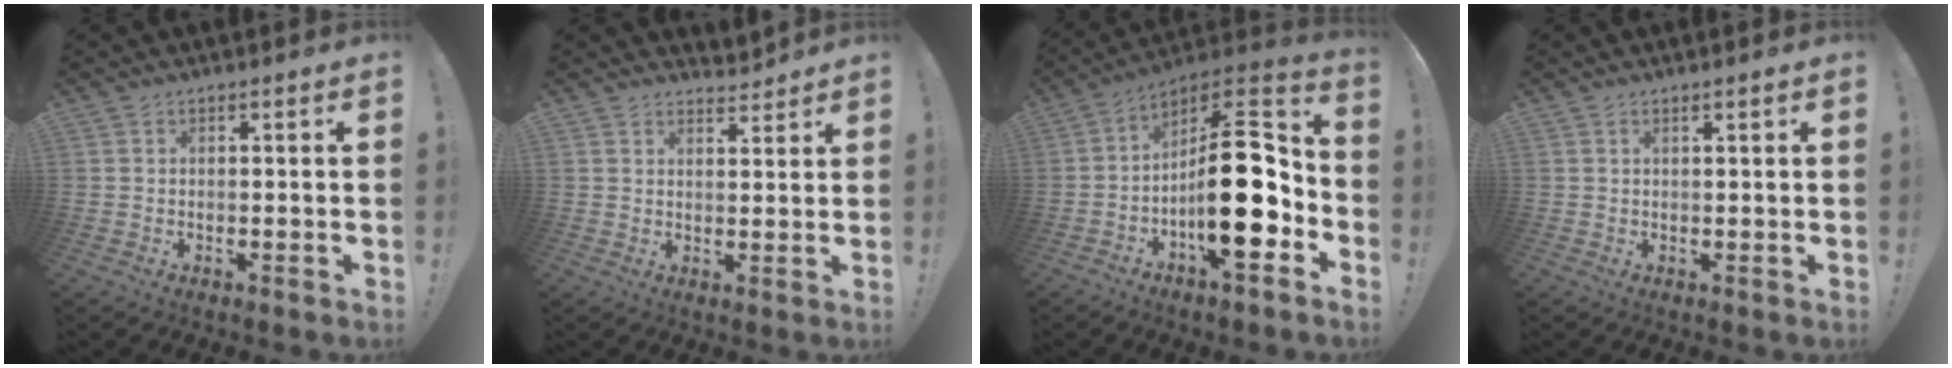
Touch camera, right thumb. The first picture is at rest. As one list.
[{"total": 3.5, "force": [3.0, 1.6, 0.6], "torque": [0.003, -0.022, 0.053]}, {"total": 23.5, "force": [-4.2, 8.8, 21.3], "torque": [-0.338, 0.023, -0.063]}, {"total": 1.2, "force": [0.8, -0.3, 0.8], "torque": [-0.009, -0.003, 0.012]}]